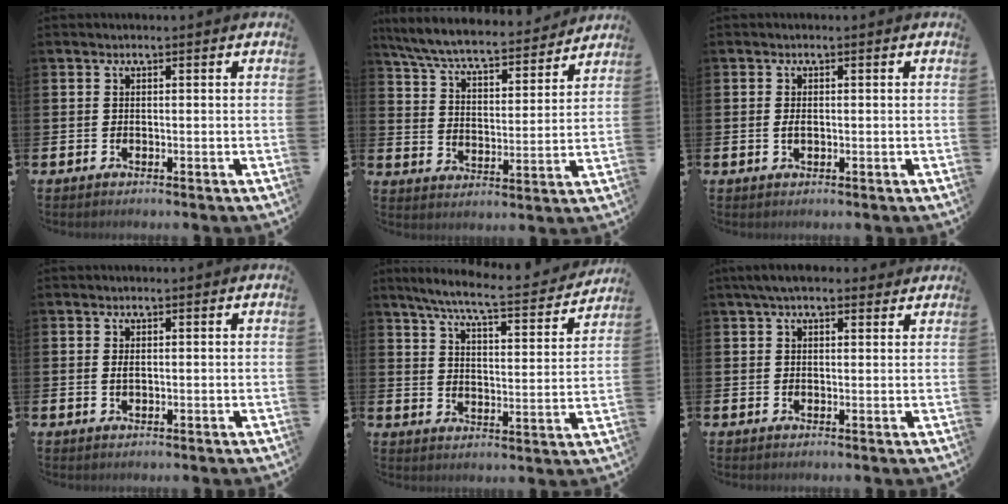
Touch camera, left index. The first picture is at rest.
{"total": 7.6, "force": [7.0, 1.1, 2.7], "torque": [-0.088, -0.049, 0.120]}
{"total": 1.1, "force": [-0.1, 0.6, 0.9], "torque": [-0.013, 0.002, -0.003]}
{"total": 0.8, "force": [0.2, 0.3, 0.7], "torque": [-0.010, 0.001, 0.002]}
{"total": 7.3, "force": [6.4, 0.5, 3.4], "torque": [-0.087, -0.044, 0.103]}
{"total": 3.9, "force": [3.3, 1.4, 1.7], "torque": [-0.038, -0.001, 0.060]}